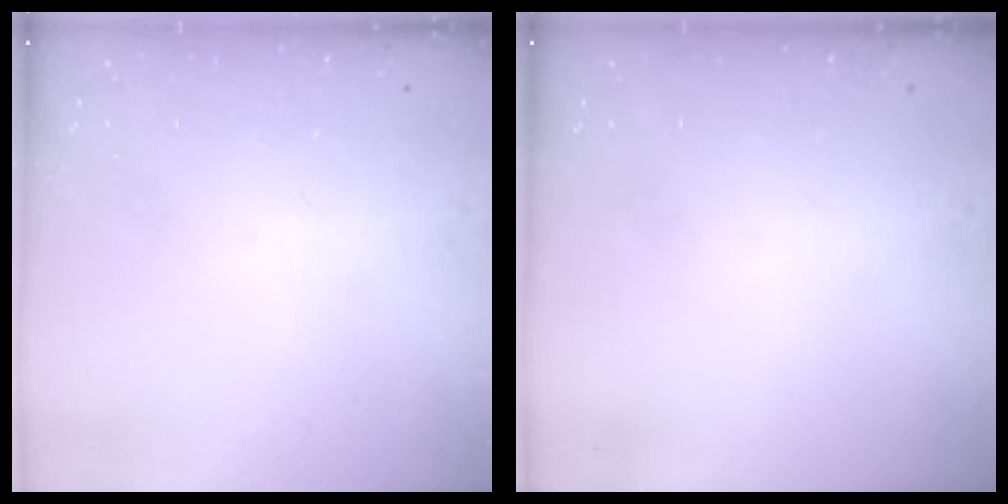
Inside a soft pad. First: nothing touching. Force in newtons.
{"total": 0.0}